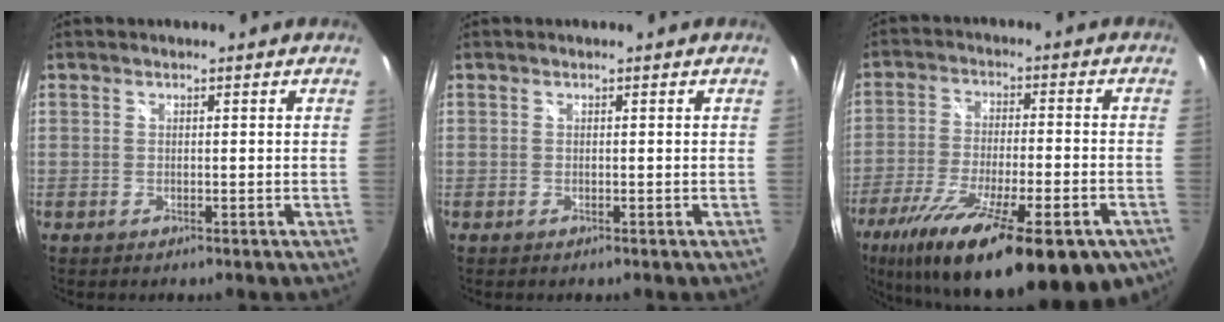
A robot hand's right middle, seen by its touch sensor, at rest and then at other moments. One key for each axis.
{"total": 0.0}
{"total": 26.9, "fx": -17.2, "fy": 7.8, "fz": 19.1, "tx": -0.337, "ty": -0.067, "tz": -0.260}